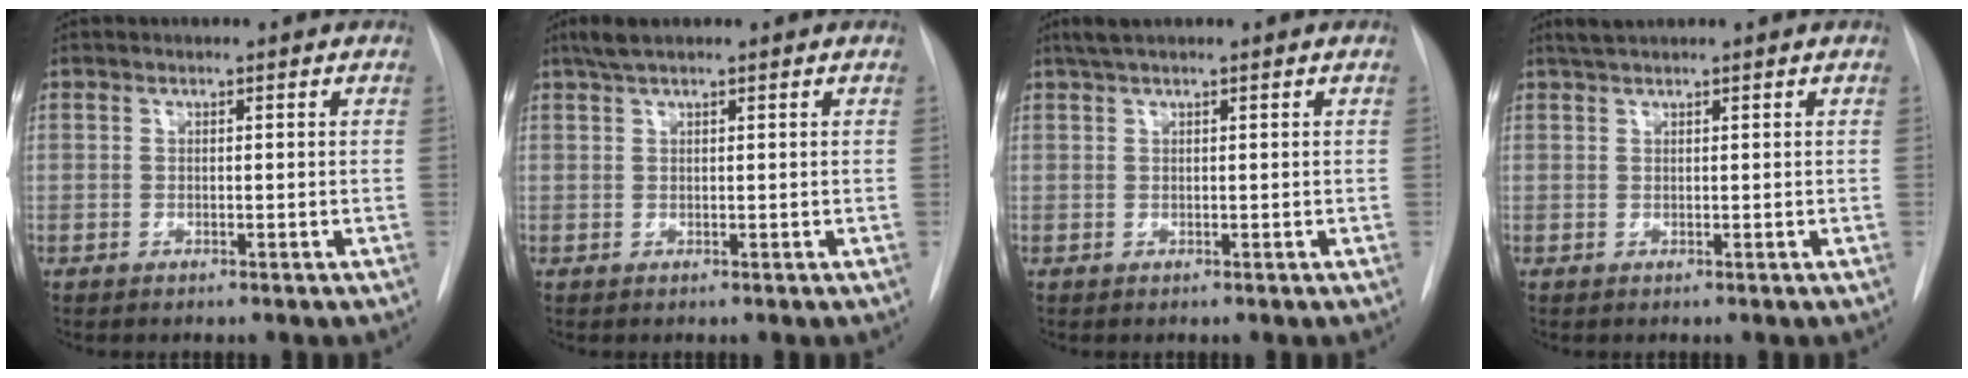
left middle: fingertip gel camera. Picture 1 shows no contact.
{"total": 2.5, "force": [1.9, 0.3, 1.6], "torque": [-0.039, 0.012, 0.037]}
{"total": 2.1, "force": [1.6, 0.0, 1.4], "torque": [-0.033, 0.017, 0.031]}
{"total": 1.7, "force": [1.5, -0.1, 0.7], "torque": [-0.018, 0.010, 0.031]}